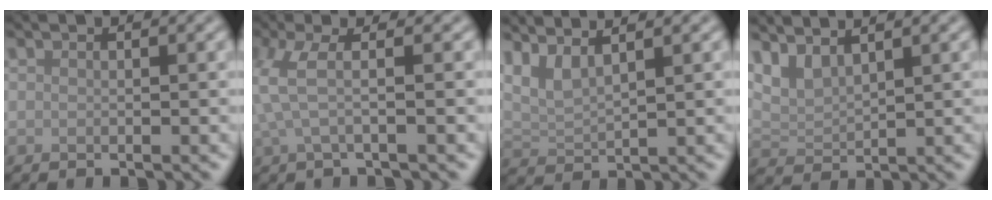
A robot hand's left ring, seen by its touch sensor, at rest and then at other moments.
{"total": 2.8, "force": [0.2, 0.5, 2.7], "torque": [-0.063, 0.001, 0.002]}
{"total": 3.6, "force": [2.9, 0.9, 2.0], "torque": [-0.051, 0.009, 0.062]}
{"total": 3.2, "force": [2.7, 1.0, 1.6], "torque": [-0.040, 0.004, 0.059]}